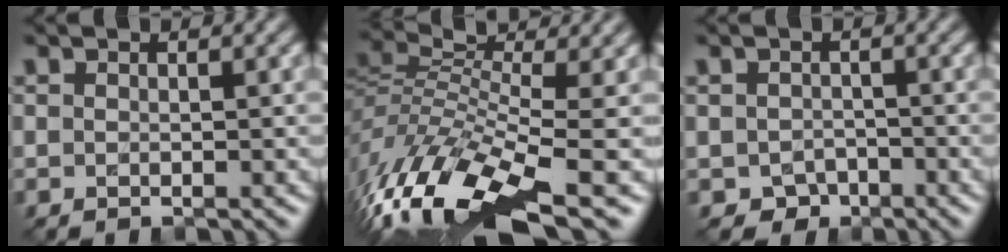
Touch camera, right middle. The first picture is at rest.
{"total": 11.6, "force": [-4.6, 4.2, 9.7], "torque": [-0.210, 0.015, -0.083]}
{"total": 1.7, "force": [-0.8, 1.4, 0.2], "torque": [0.002, 0.003, -0.016]}